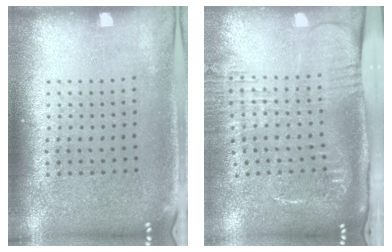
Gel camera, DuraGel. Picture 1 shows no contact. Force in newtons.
{"total": 2.7, "press": 2.1, "slide": 1.7}